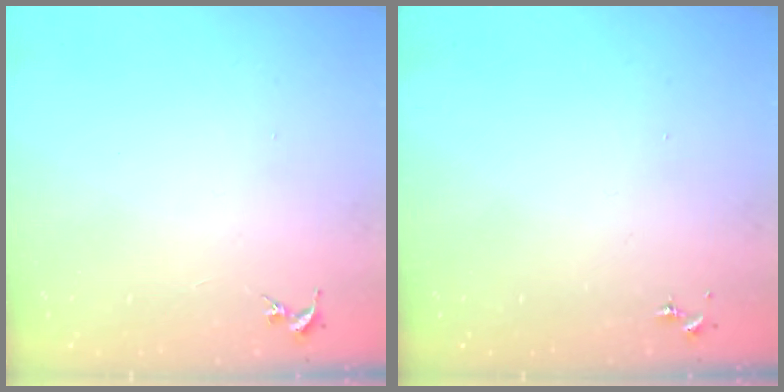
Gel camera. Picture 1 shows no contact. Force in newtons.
{"total": 0.0}